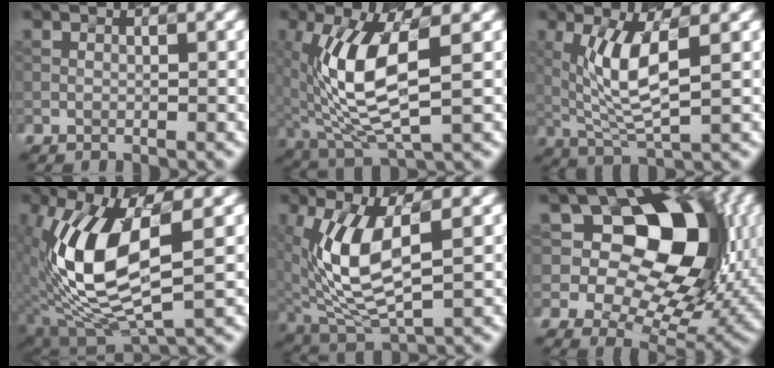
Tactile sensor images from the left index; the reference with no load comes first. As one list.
[{"total": 8.0, "force": [0.6, 2.8, 7.5], "torque": [-0.166, -0.002, 0.025]}, {"total": 5.7, "force": [1.1, 1.4, 5.4], "torque": [-0.117, -0.008, 0.038]}, {"total": 10.4, "force": [0.8, 4.5, 9.4], "torque": [-0.210, -0.002, 0.026]}, {"total": 7.8, "force": [1.1, 3.2, 7.0], "torque": [-0.164, -0.002, 0.035]}, {"total": 14.1, "force": [3.6, 9.5, 9.8], "torque": [-0.123, 0.021, 0.064]}]